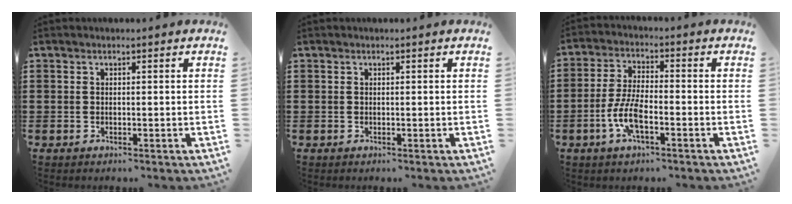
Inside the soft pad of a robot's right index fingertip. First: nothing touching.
{"total": 0.0}
{"total": 6.9, "force": [-2.7, 2.1, 6.0], "torque": [-0.140, -0.011, -0.056]}